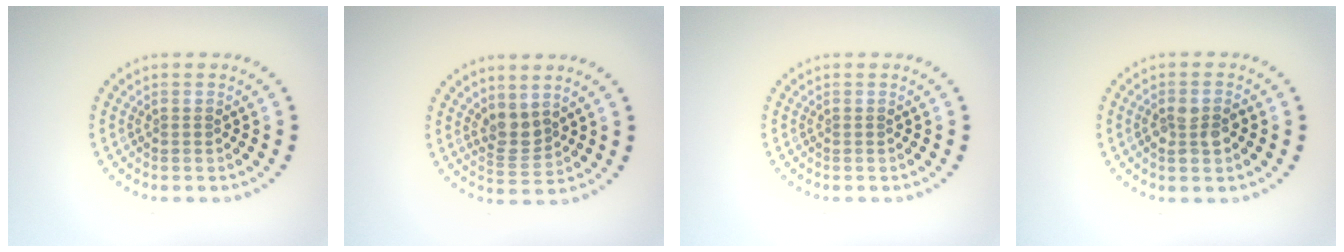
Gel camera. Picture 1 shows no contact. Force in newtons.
{"total": 2.4, "press": 2.0, "slide": 1.3}
{"total": 0.0}
{"total": 2.4, "press": 2.4, "slide": 0.5}